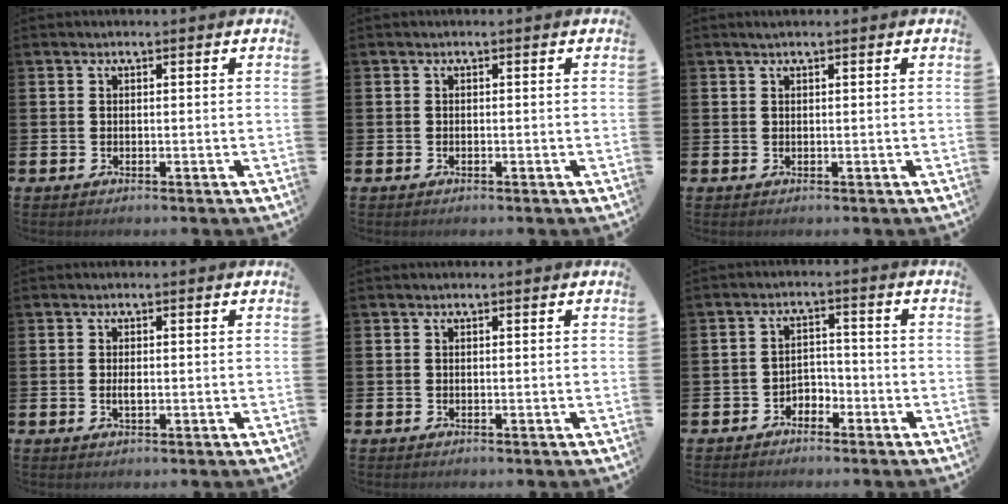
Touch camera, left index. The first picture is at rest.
{"total": 0.0}
{"total": 0.7, "force": [0.5, 0.0, 0.5], "torque": [-0.003, 0.000, 0.007]}
{"total": 1.2, "force": [0.0, 0.5, 1.1], "torque": [-0.023, 0.003, -0.001]}
{"total": 0.0}
{"total": 2.6, "force": [-2.2, 1.3, 0.2], "torque": [-0.013, 0.006, -0.050]}